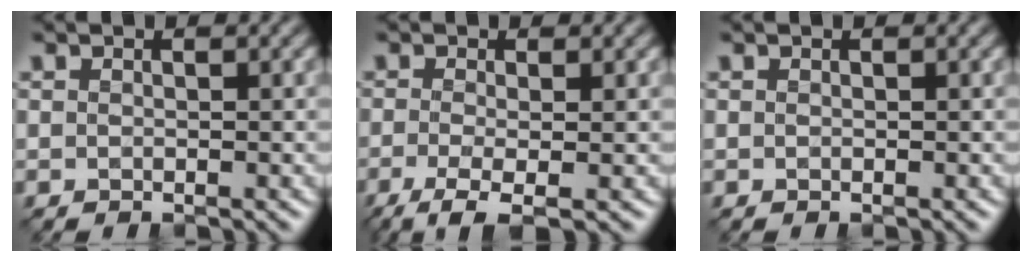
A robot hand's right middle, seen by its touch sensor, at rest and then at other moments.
{"total": 4.0, "force": [-1.8, 1.1, 3.4], "torque": [-0.068, -0.007, -0.040]}
{"total": 0.0}